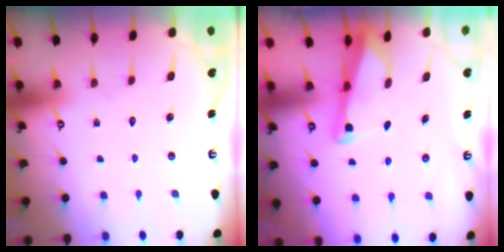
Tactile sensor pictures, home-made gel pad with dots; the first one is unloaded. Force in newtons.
{"total": 3.0, "press": 2.9, "slide": 0.3}